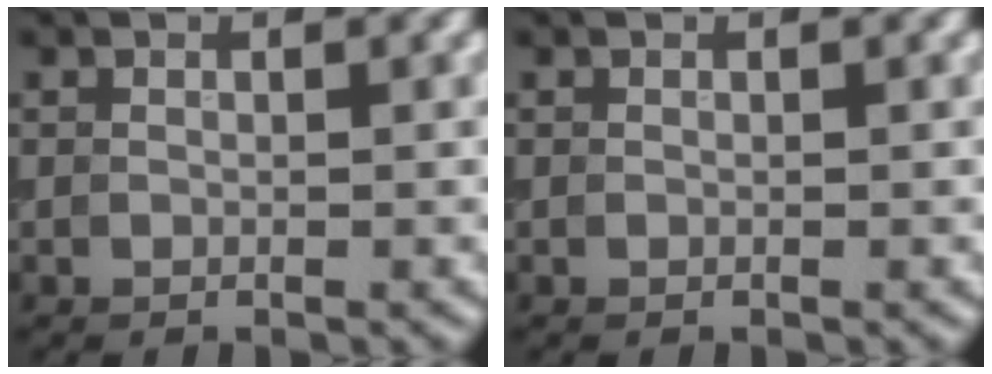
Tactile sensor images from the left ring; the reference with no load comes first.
{"total": 0.0}